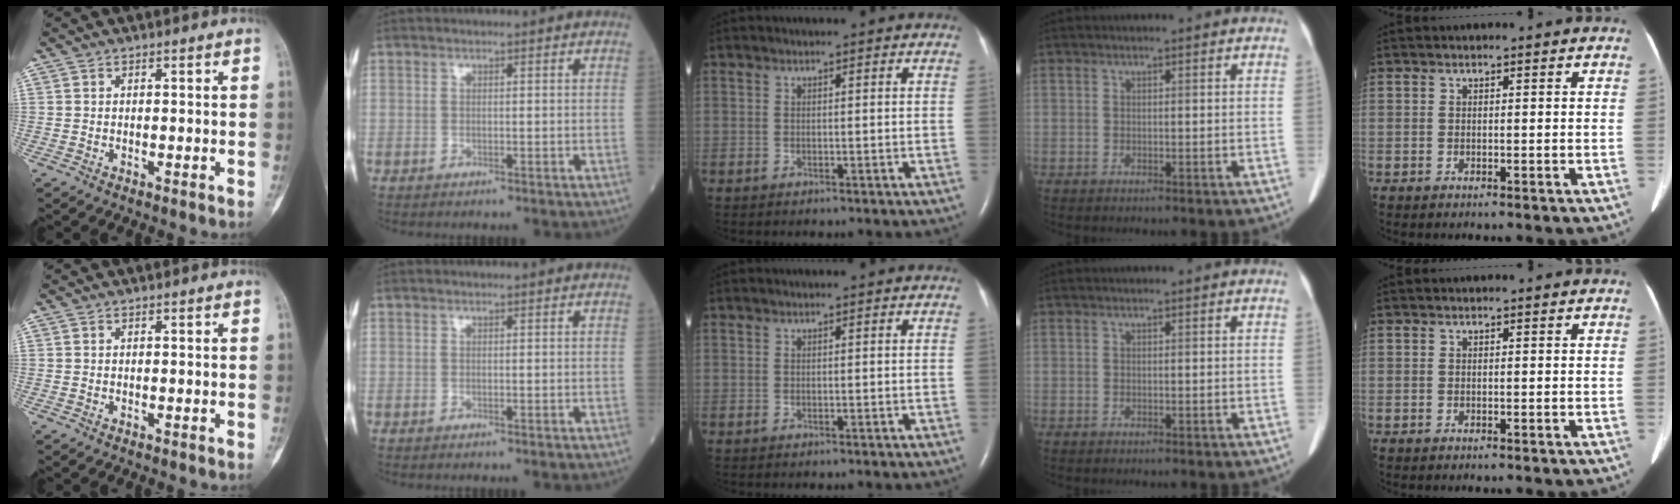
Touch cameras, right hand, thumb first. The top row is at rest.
{}